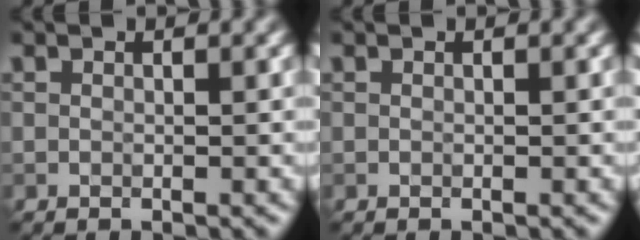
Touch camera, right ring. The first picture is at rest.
{"total": 0.0}